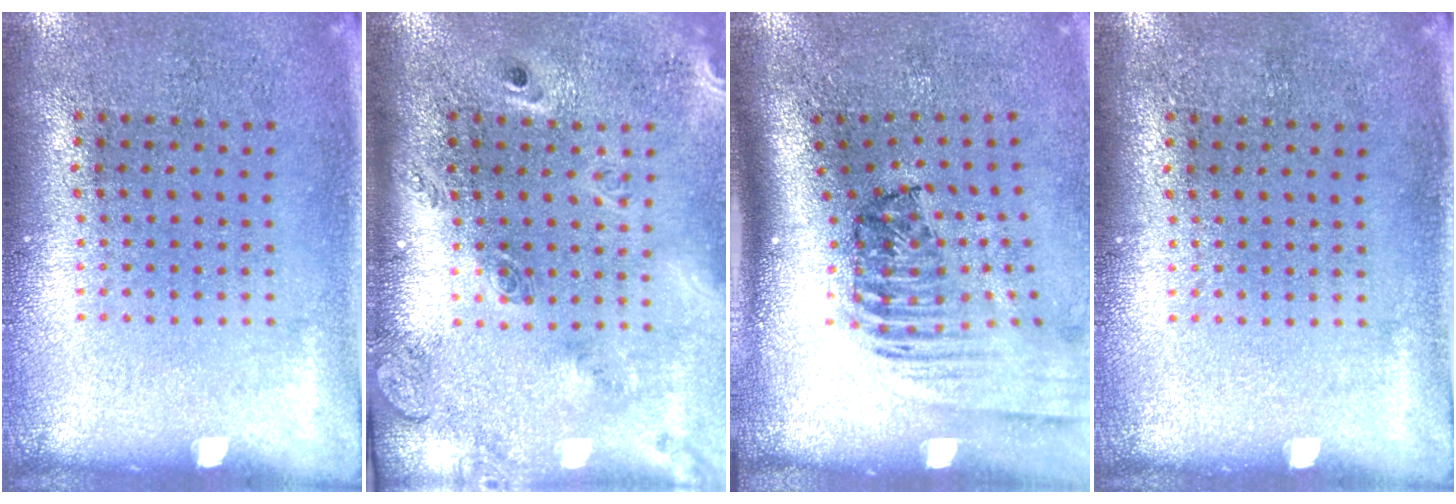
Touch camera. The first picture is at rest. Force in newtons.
{"total": 2.6, "press": 1.8, "slide": 1.8}
{"total": 2.4, "press": 1.7, "slide": 1.7}
{"total": 0.0}